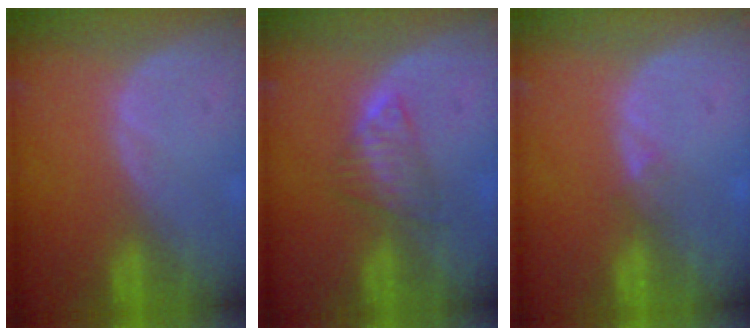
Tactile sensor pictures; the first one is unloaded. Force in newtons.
{"total": 3.7, "press": 3.6, "slide": 0.7}
{"total": 1.2, "press": 0.9, "slide": 0.9}